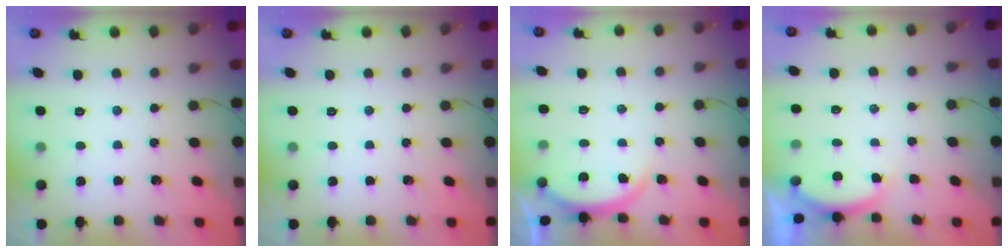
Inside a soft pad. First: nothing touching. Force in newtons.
{"total": 0.0}
{"total": 4.7, "press": 4.7, "slide": 0.2}
{"total": 2.3, "press": 2.2, "slide": 0.6}